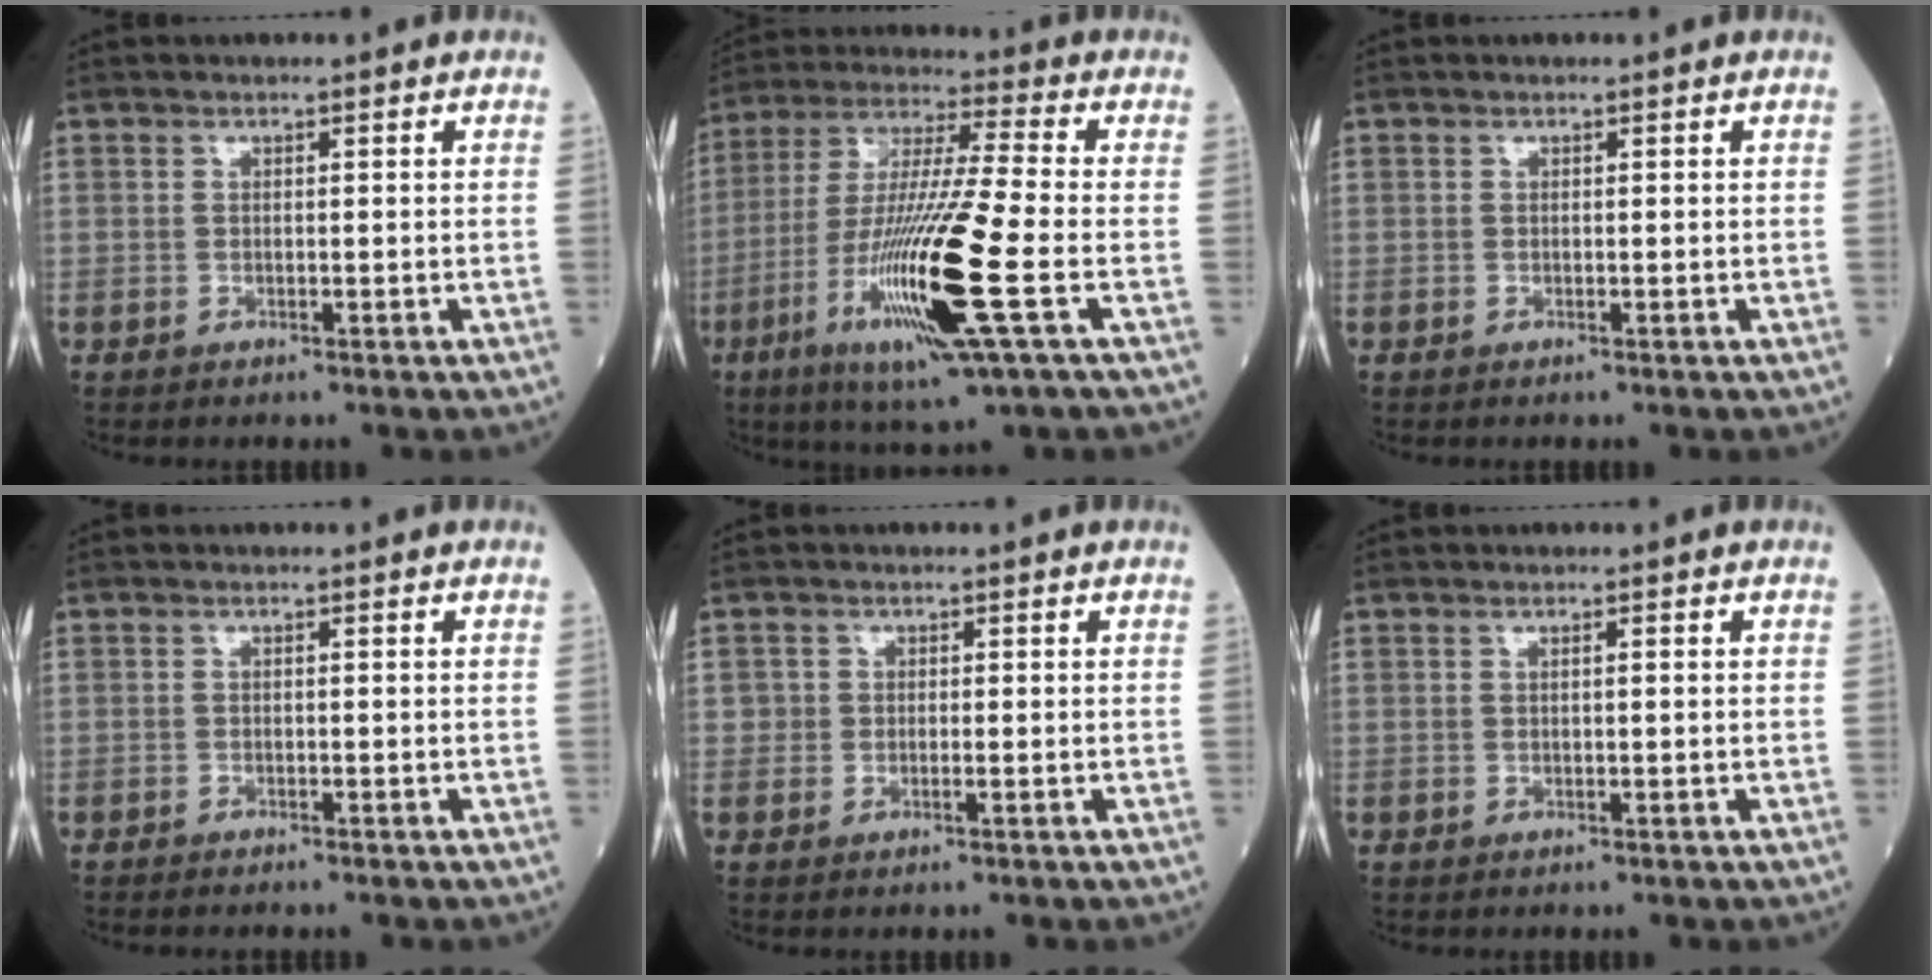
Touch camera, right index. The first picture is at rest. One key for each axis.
{"total": 18.7, "fx": -5.9, "fy": 0.3, "fz": 17.7, "tx": -0.371, "ty": -0.029, "tz": -0.113}
{"total": 0.0}
{"total": 1.2, "fx": -1.1, "fy": 0.2, "fz": 0.5, "tx": -0.010, "ty": -0.003, "tz": -0.016}
{"total": 1.3, "fx": -0.2, "fy": 1.1, "fz": 0.8, "tx": -0.010, "ty": 0.000, "tz": -0.004}
{"total": 0.6, "fx": 0.1, "fy": 0.0, "fz": 0.6, "tx": -0.011, "ty": 0.001, "tz": 0.002}